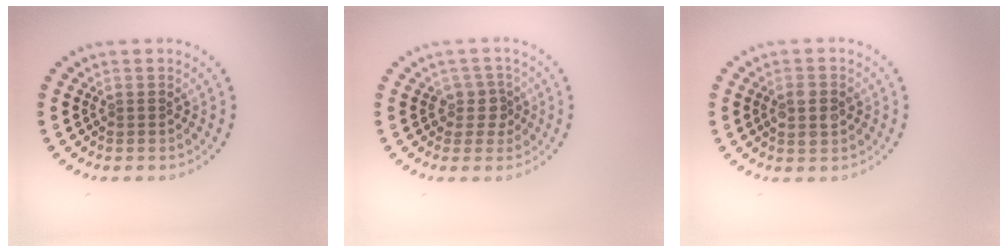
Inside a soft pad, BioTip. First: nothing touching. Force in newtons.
{"total": 2.0, "press": 1.6, "slide": 1.2}
{"total": 2.1, "press": 2.1, "slide": 0.2}